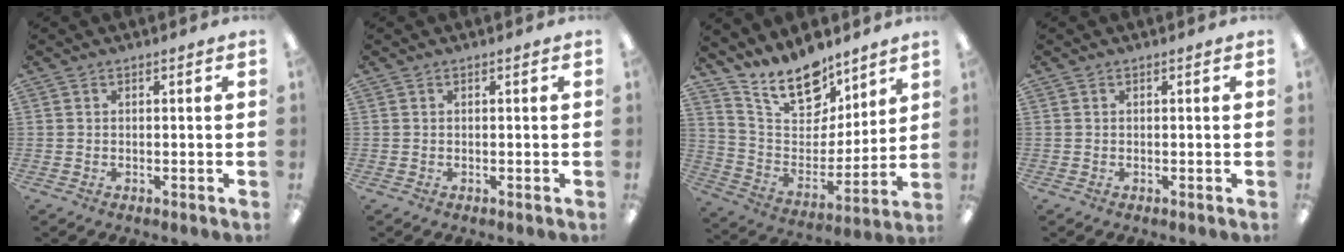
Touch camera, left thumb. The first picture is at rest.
{"total": 0.0}
{"total": 16.4, "force": [13.0, 7.8, 6.4], "torque": [-0.127, -0.082, 0.239]}
{"total": 0.0}